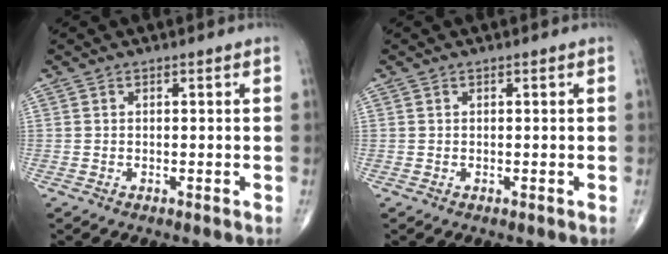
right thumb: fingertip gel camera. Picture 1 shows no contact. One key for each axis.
{"total": 0.0}